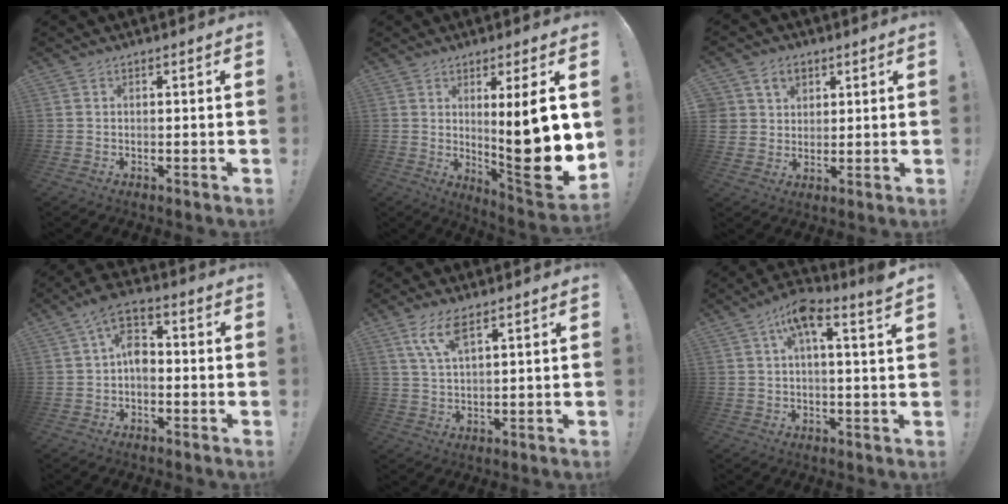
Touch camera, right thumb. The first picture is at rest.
{"total": 16.0, "force": [1.4, 1.6, 15.8], "torque": [-0.233, -0.028, 0.018]}
{"total": 6.5, "force": [3.0, 5.6, 1.3], "torque": [-0.022, -0.019, 0.061]}
{"total": 7.9, "force": [-0.2, 4.8, 6.3], "torque": [-0.126, 0.008, 0.001]}
{"total": 7.3, "force": [4.1, 2.1, 5.7], "torque": [-0.113, -0.007, 0.076]}
{"total": 8.6, "force": [4.2, 1.5, 7.3], "torque": [-0.120, -0.020, 0.070]}